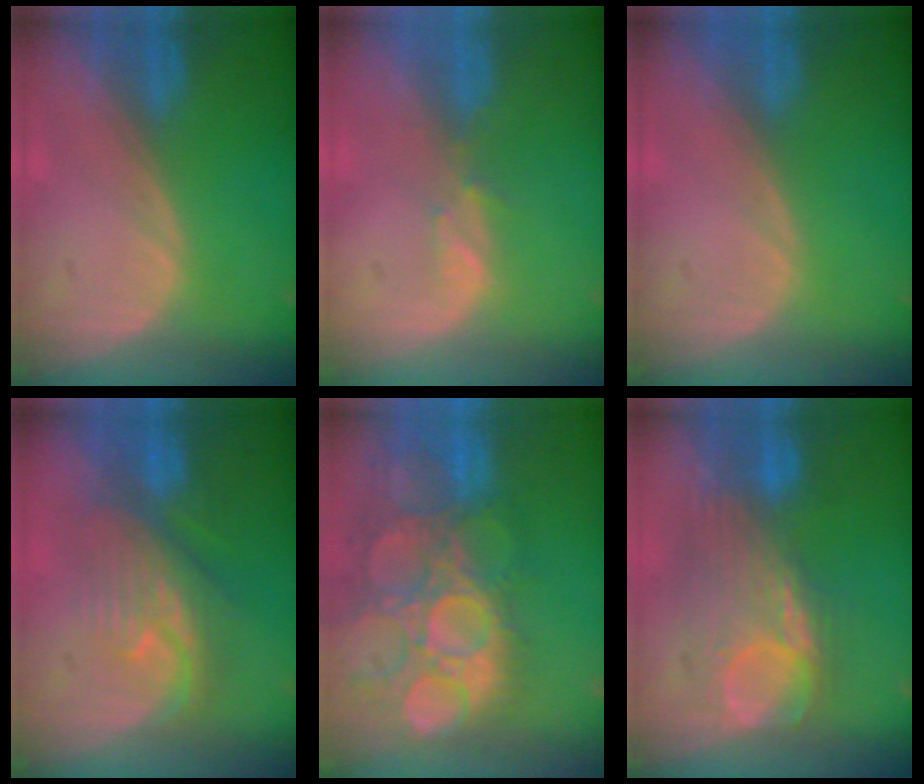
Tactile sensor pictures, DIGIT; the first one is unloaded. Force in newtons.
{"total": 1.5, "press": 1.4, "slide": 0.2}
{"total": 0.0}
{"total": 8.0, "press": 7.8, "slide": 1.9}
{"total": 14.8, "press": 12.7, "slide": 7.6}
{"total": 9.1, "press": 9.0, "slide": 1.4}